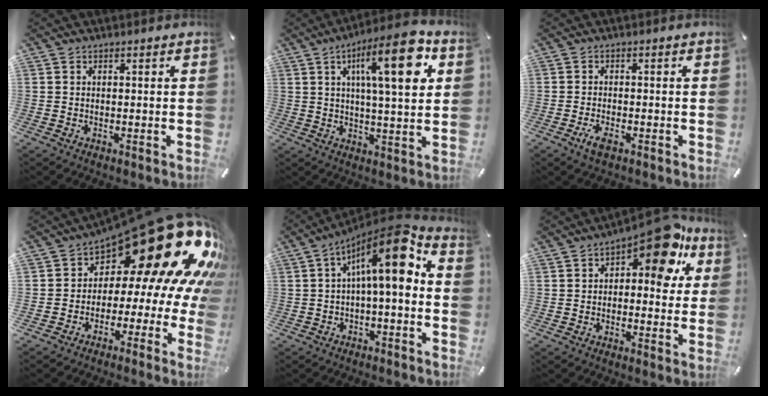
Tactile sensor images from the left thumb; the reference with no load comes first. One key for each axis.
{"total": 18.1, "fx": 6.4, "fy": 4.9, "fz": 16.2, "tx": -0.242, "ty": -0.013, "tz": 0.089}
{"total": 2.9, "fx": -1.6, "fy": 1.2, "fz": 2.1, "tx": -0.046, "ty": 0.002, "tz": -0.031}
{"total": 26.7, "fx": 13.1, "fy": 11.2, "fz": 20.4, "tx": -0.288, "ty": -0.110, "tz": 0.242}
{"total": 15.1, "fx": 3.2, "fy": 4.4, "fz": 14.0, "tx": -0.224, "ty": -0.025, "tz": 0.043}
{"total": 13.4, "fx": 7.9, "fy": 5.8, "fz": 9.1, "tx": -0.107, "ty": -0.063, "tz": 0.129}